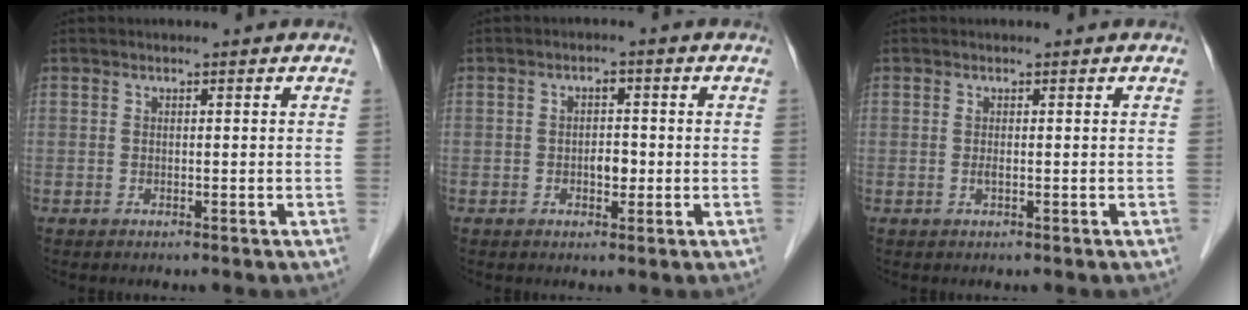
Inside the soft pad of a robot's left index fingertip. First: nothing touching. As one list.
[{"total": 2.7, "force": [-0.6, 1.6, 2.1], "torque": [-0.029, 0.005, -0.007]}, {"total": 0.6, "force": [-0.1, 0.0, 0.5], "torque": [-0.016, -0.002, -0.002]}]